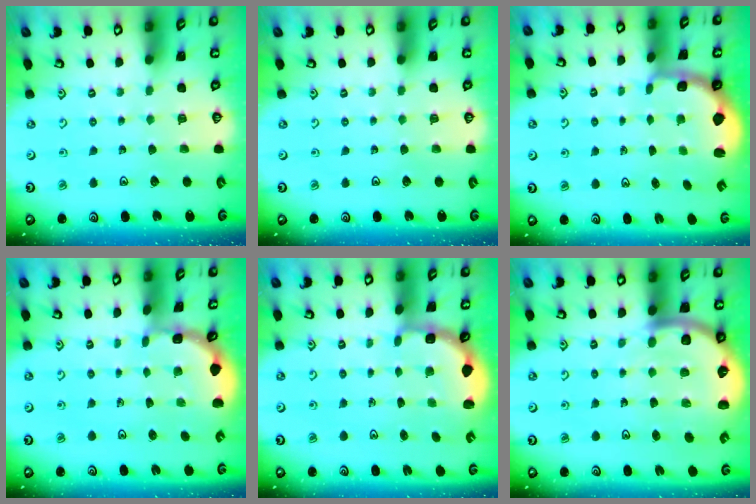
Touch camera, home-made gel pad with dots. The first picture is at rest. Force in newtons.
{"total": 0.0}
{"total": 2.5, "press": 1.1, "slide": 2.2}
{"total": 1.7, "press": 1.7, "slide": 0.1}
{"total": 2.8, "press": 2.5, "slide": 1.4}
{"total": 8.6, "press": 8.4, "slide": 1.7}